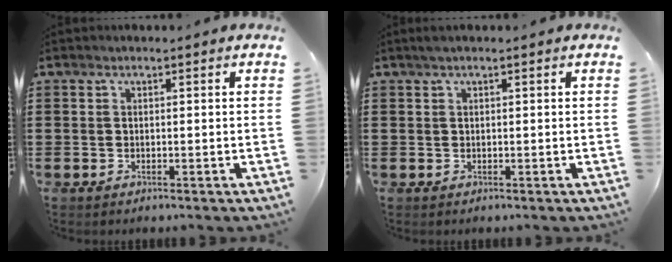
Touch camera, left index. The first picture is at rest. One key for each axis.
{"total": 0.7, "fx": 0.3, "fy": 0.0, "fz": 0.6, "tx": -0.011, "ty": 0.000, "tz": 0.006}